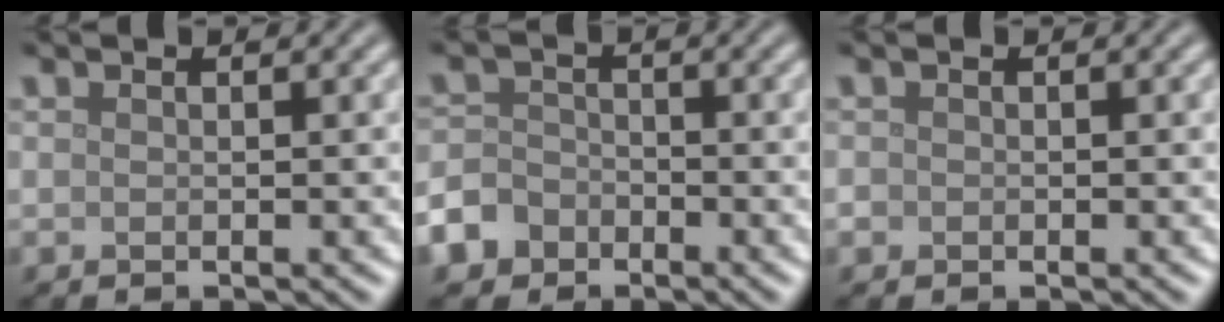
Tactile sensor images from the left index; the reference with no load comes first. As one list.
[{"total": 4.6, "force": [-3.1, 3.2, 1.0], "torque": [-0.005, -0.009, -0.061]}, {"total": 0.6, "force": [-0.2, 0.6, 0.1], "torque": [0.001, -0.004, -0.006]}]